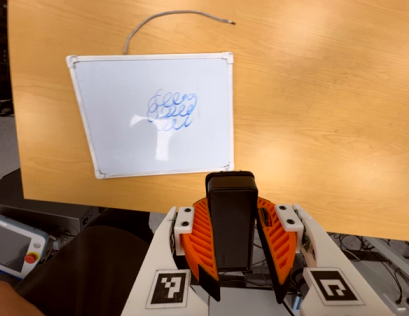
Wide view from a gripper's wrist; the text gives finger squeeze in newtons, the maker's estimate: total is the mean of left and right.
{"total": 10.5, "left": 9.1, "right": 11.9}